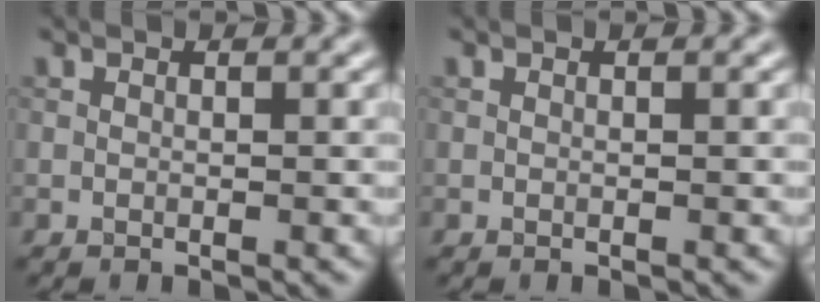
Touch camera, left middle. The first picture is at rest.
{"total": 0.0}